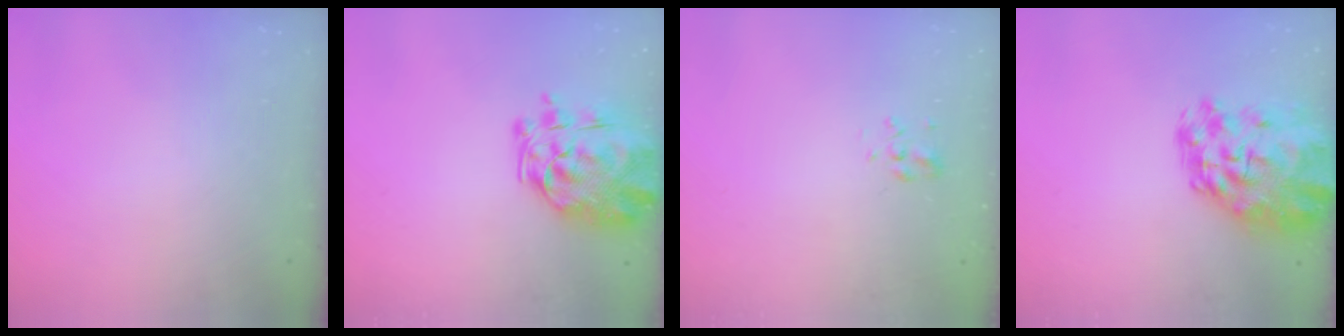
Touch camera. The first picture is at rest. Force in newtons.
{"total": 10.9, "press": 10.3, "slide": 3.6}
{"total": 1.4, "press": 1.2, "slide": 0.7}
{"total": 15.8, "press": 15.0, "slide": 5.0}